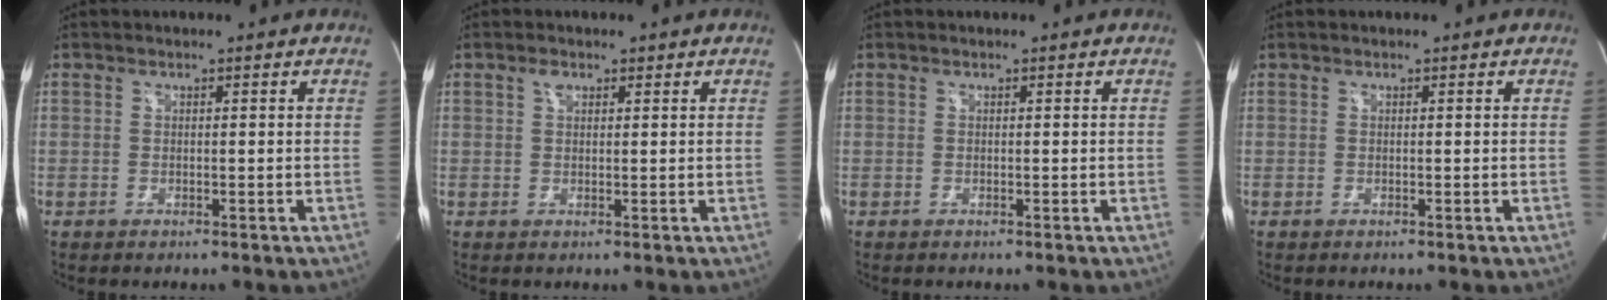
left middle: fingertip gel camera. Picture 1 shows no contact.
{"total": 1.4, "force": [0.8, 0.8, 0.8], "torque": [-0.018, 0.007, 0.014]}
{"total": 0.0}
{"total": 0.0}